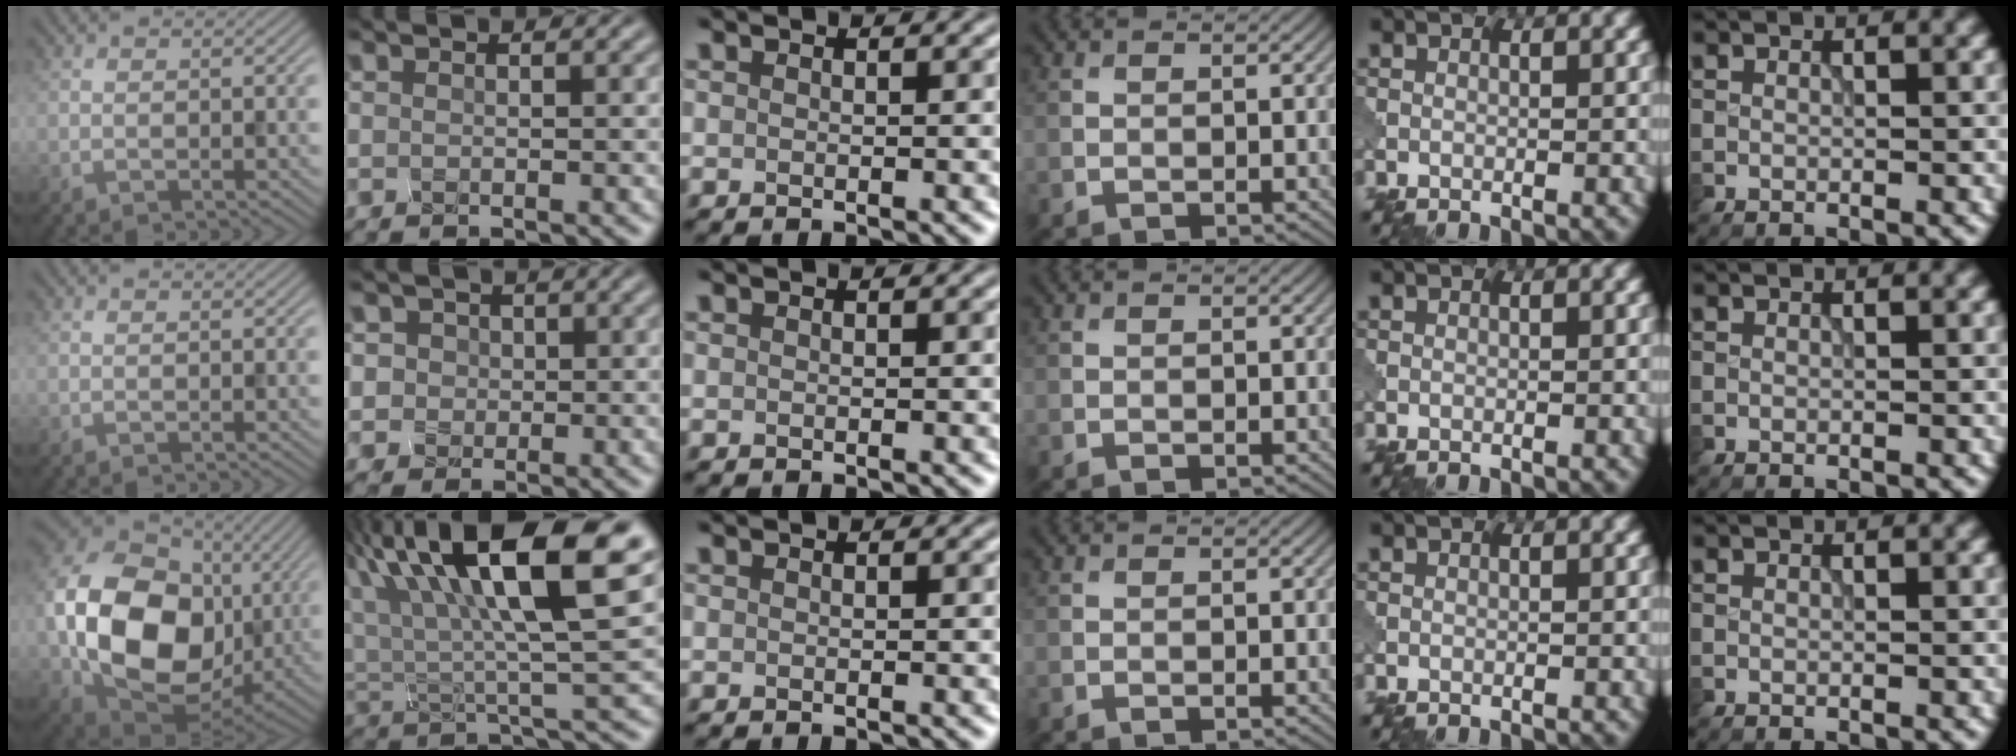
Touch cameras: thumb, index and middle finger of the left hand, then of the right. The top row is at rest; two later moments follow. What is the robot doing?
{"motion": "squeeze", "object": "foam earplug"}